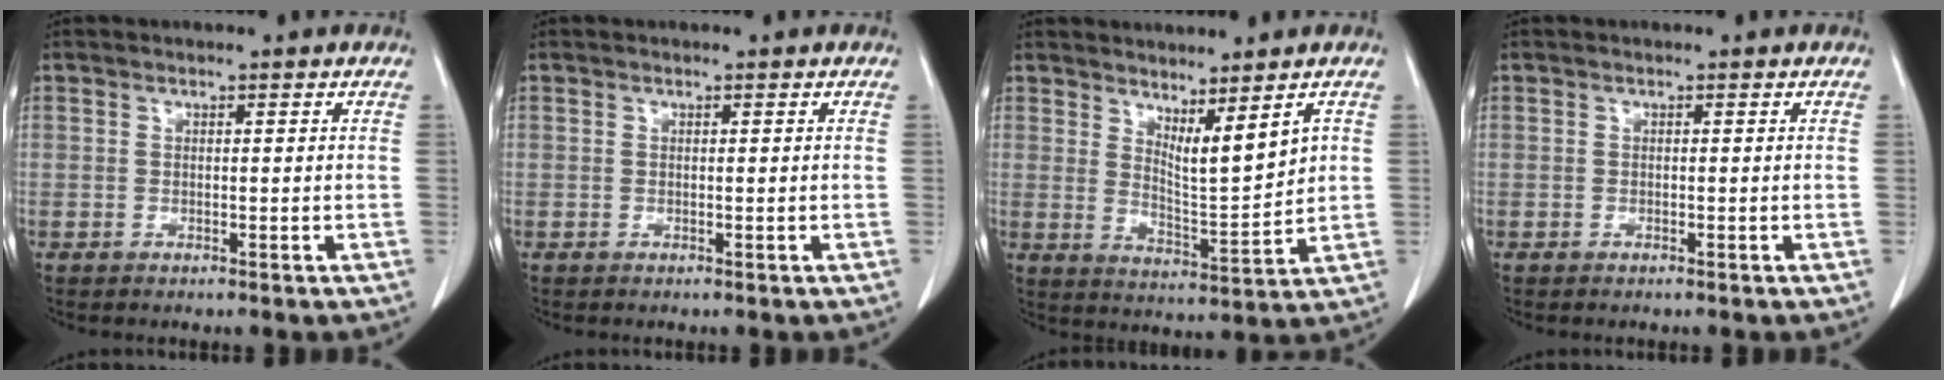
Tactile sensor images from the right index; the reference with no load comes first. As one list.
[{"total": 0.0}, {"total": 6.3, "force": [3.6, 0.5, 5.1], "torque": [-0.087, -0.023, 0.073]}, {"total": 0.0}]